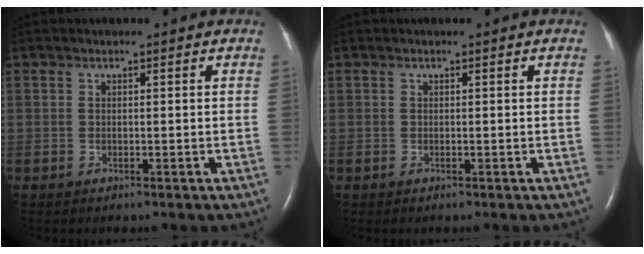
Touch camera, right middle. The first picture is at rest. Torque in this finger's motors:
{"motor_torque": [0.00, 0.00, 0.00, 0.00]}